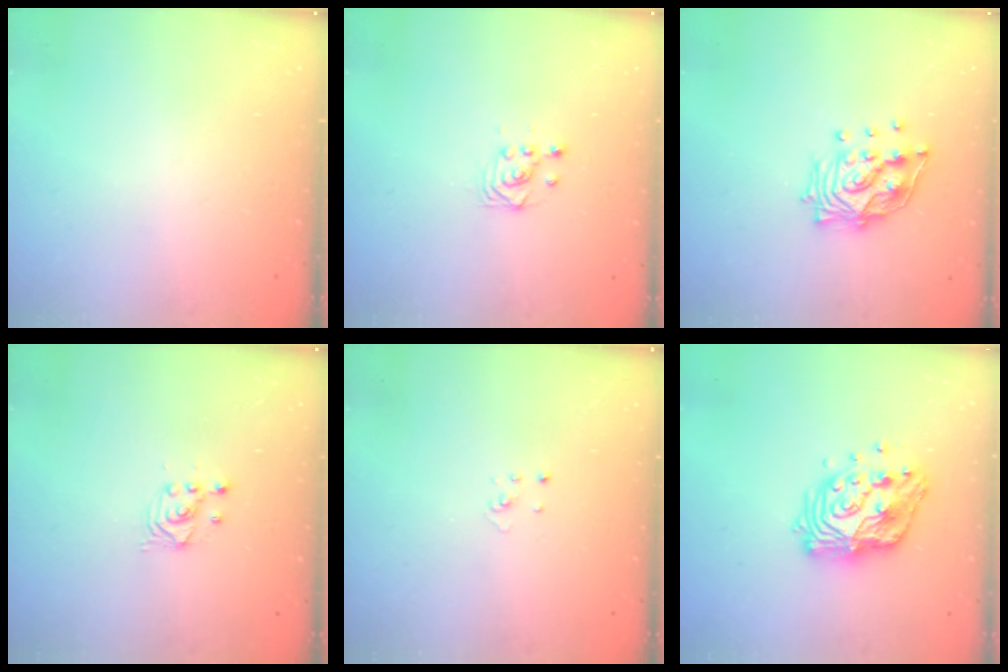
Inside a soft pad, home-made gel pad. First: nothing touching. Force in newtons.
{"total": 3.8, "press": 3.8, "slide": 0.3}
{"total": 13.9, "press": 13.8, "slide": 1.4}
{"total": 2.4, "press": 2.3, "slide": 0.2}
{"total": 2.1, "press": 2.1, "slide": 0.1}
{"total": 14.1, "press": 14.1, "slide": 1.1}